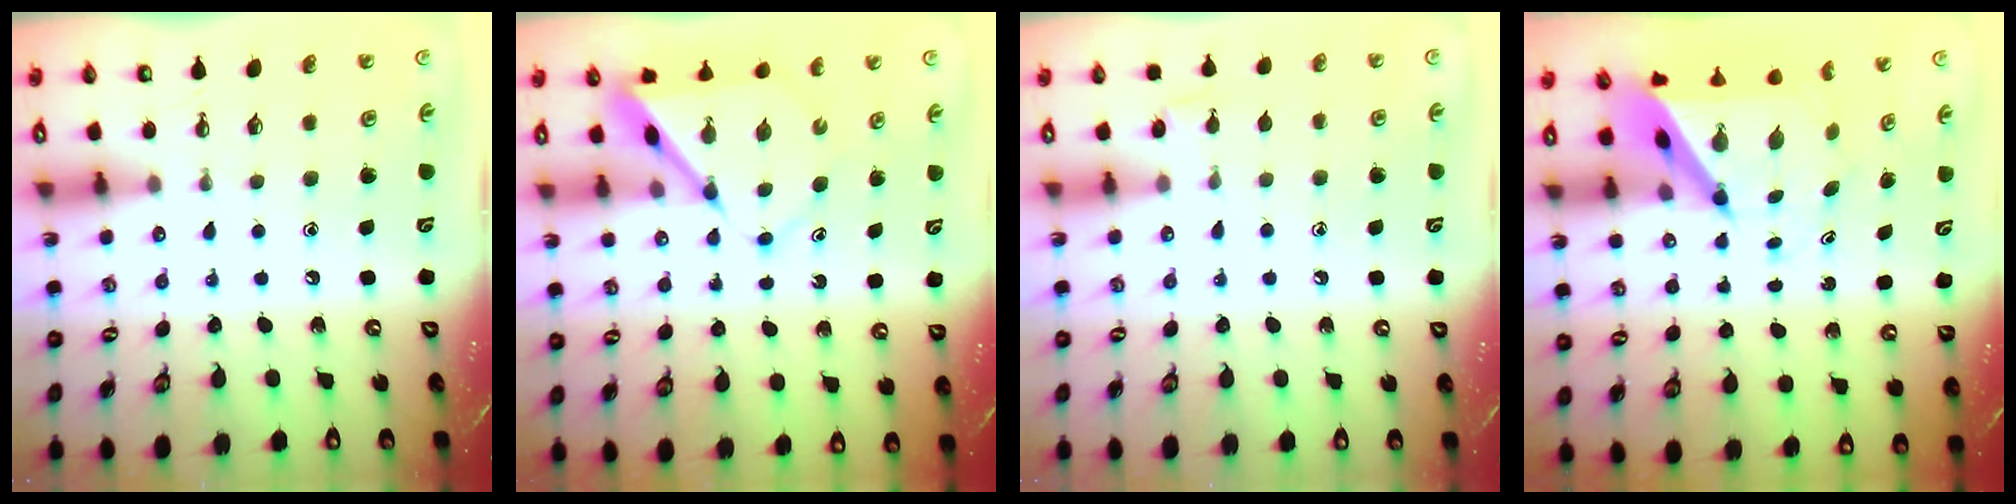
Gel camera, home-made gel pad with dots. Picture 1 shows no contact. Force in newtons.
{"total": 7.2, "press": 7.1, "slide": 0.6}
{"total": 5.9, "press": 5.9, "slide": 0.5}
{"total": 7.7, "press": 7.6, "slide": 0.6}